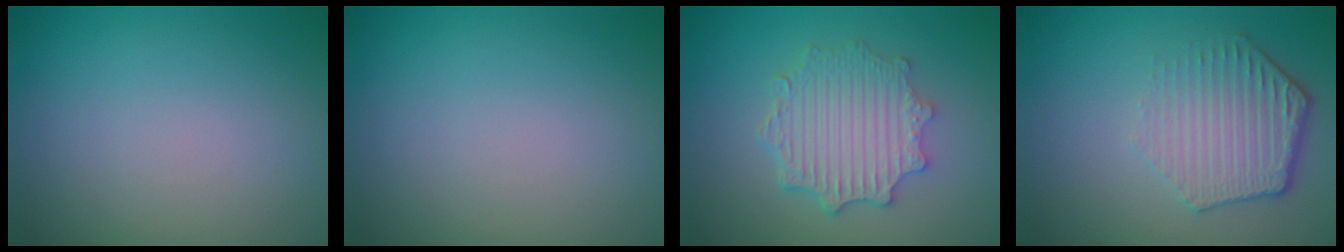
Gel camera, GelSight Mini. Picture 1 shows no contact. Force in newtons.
{"total": 0.0}
{"total": 4.6, "press": 3.8, "slide": 2.6}
{"total": 4.3, "press": 3.3, "slide": 2.7}